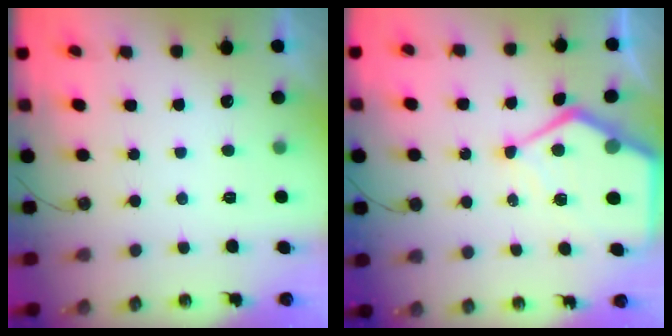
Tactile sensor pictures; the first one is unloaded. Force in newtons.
{"total": 13.5, "press": 13.4, "slide": 1.4}